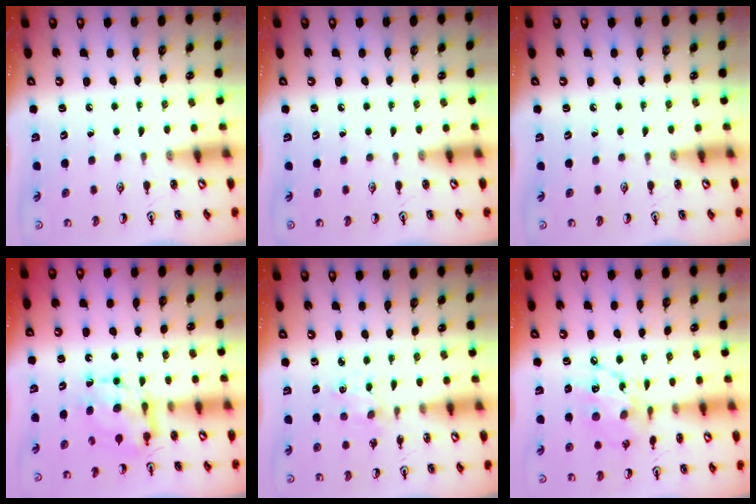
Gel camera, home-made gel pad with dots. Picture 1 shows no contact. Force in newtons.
{"total": 0.0}
{"total": 0.0}
{"total": 7.3, "press": 7.3, "slide": 0.2}
{"total": 1.8, "press": 1.8, "slide": 0.3}
{"total": 11.7, "press": 11.7, "slide": 0.7}